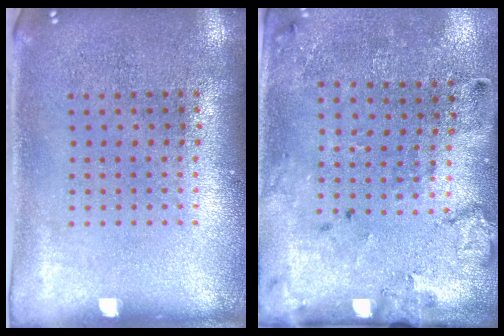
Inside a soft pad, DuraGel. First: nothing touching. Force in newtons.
{"total": 2.1, "press": 1.4, "slide": 1.6}